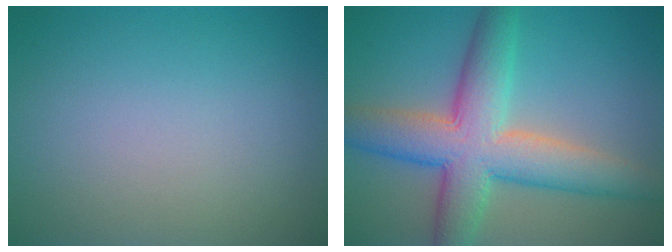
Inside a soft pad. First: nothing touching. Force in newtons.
{"total": 9.0, "press": 9.0, "slide": 0.4}